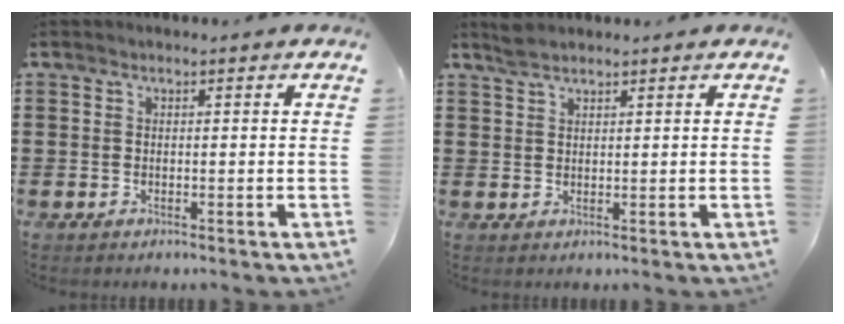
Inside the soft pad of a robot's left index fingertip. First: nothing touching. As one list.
[{"total": 2.4, "force": [2.1, 0.7, 0.8], "torque": [-0.020, 0.002, 0.042]}]